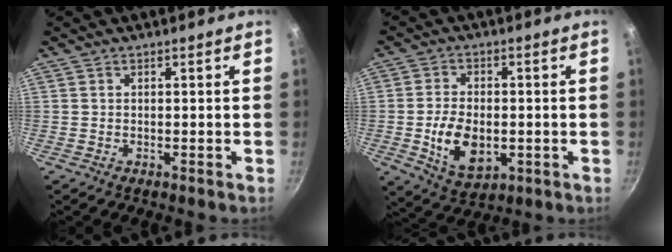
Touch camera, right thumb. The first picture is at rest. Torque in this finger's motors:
{"motor_torque": [-0.39, 0.48, -0.06, -0.02, 0.25]}